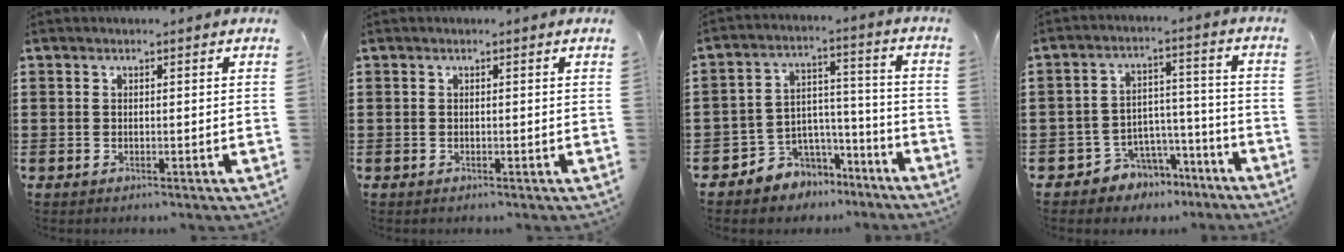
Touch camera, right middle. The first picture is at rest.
{"total": 0.0}
{"total": 5.3, "force": [-4.2, 3.2, -0.4], "torque": [-0.005, 0.010, -0.083]}
{"total": 5.4, "force": [-4.4, 3.0, 0.2], "torque": [-0.015, 0.016, -0.086]}